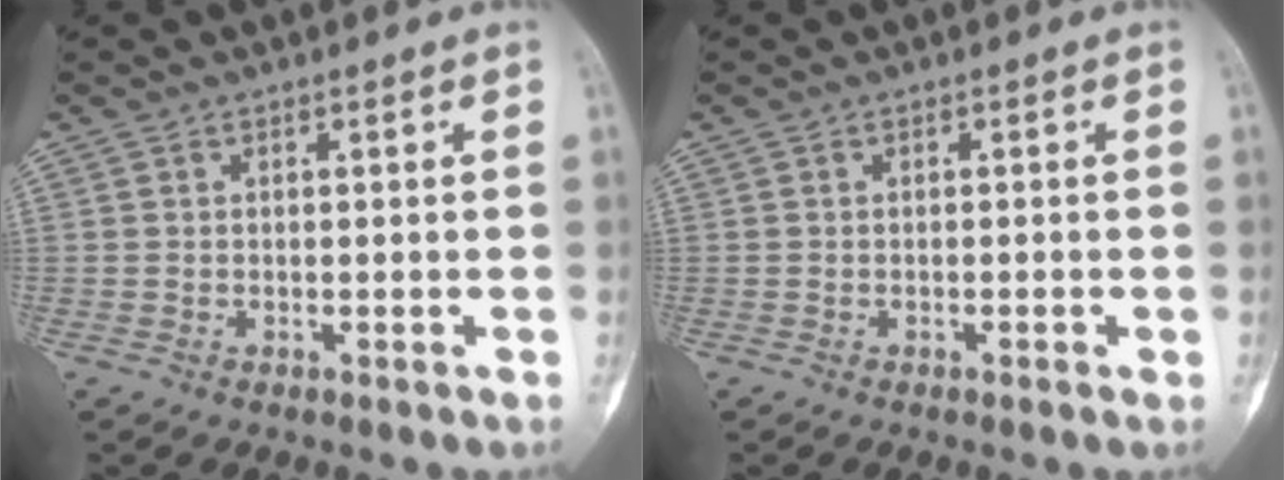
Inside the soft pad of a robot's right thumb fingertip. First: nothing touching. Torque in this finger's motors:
{"motor_torque": [-0.59, -0.31, -0.25, -0.09, -0.06]}